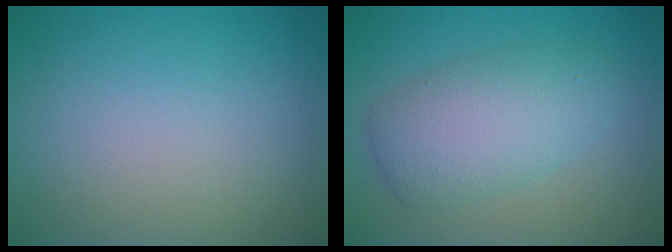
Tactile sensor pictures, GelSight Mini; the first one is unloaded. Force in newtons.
{"total": 5.4, "press": 5.4, "slide": 0.1}